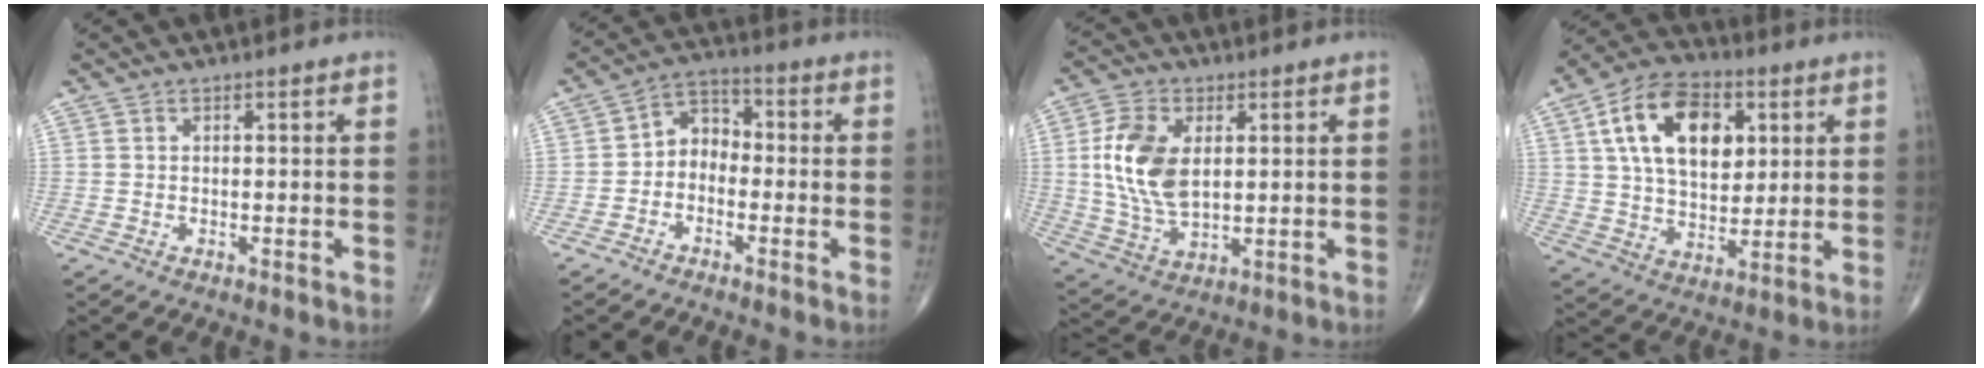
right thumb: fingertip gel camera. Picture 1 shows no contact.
{"total": 5.7, "force": [-1.5, 4.4, 3.3], "torque": [-0.031, 0.032, -0.045]}
{"total": 12.5, "force": [2.1, 7.2, 9.9], "torque": [-0.191, -0.009, 0.045]}
{"total": 17.9, "force": [5.8, 11.0, 12.9], "torque": [-0.192, -0.007, 0.100]}